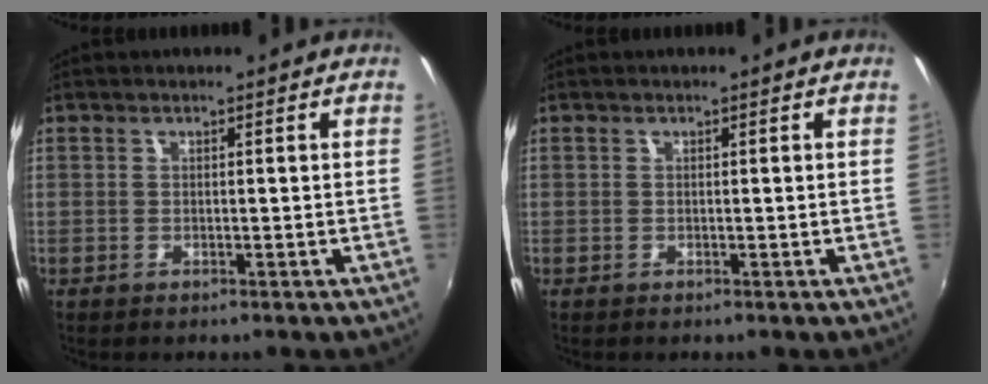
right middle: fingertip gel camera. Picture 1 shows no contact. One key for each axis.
{"total": 0.0}